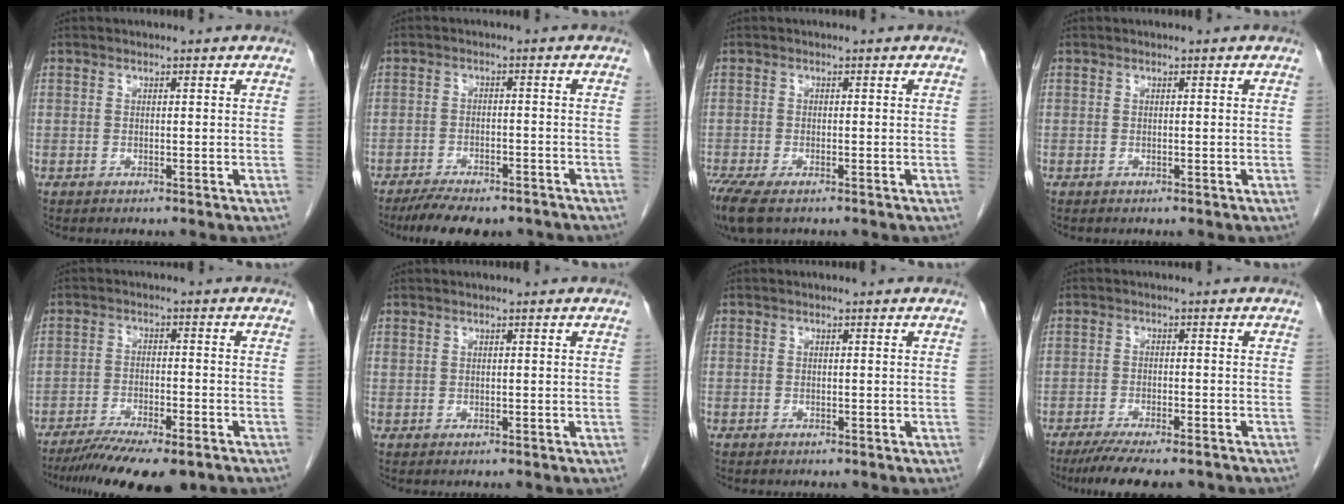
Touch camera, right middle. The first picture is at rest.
{"total": 11.1, "force": [-9.2, 3.6, 5.0], "torque": [-0.071, 0.003, -0.130]}
{"total": 7.2, "force": [-5.1, 2.6, 4.4], "torque": [-0.090, -0.020, -0.088]}
{"total": 0.0}
{"total": 13.0, "force": [-10.2, 2.6, 7.7], "torque": [-0.119, -0.021, -0.156]}
{"total": 0.0}
{"total": 0.5, "force": [-0.4, 0.4, 0.0], "torque": [-0.007, 0.003, -0.009]}
{"total": 11.4, "force": [-9.5, 2.2, 5.8], "torque": [-0.084, -0.014, -0.138]}